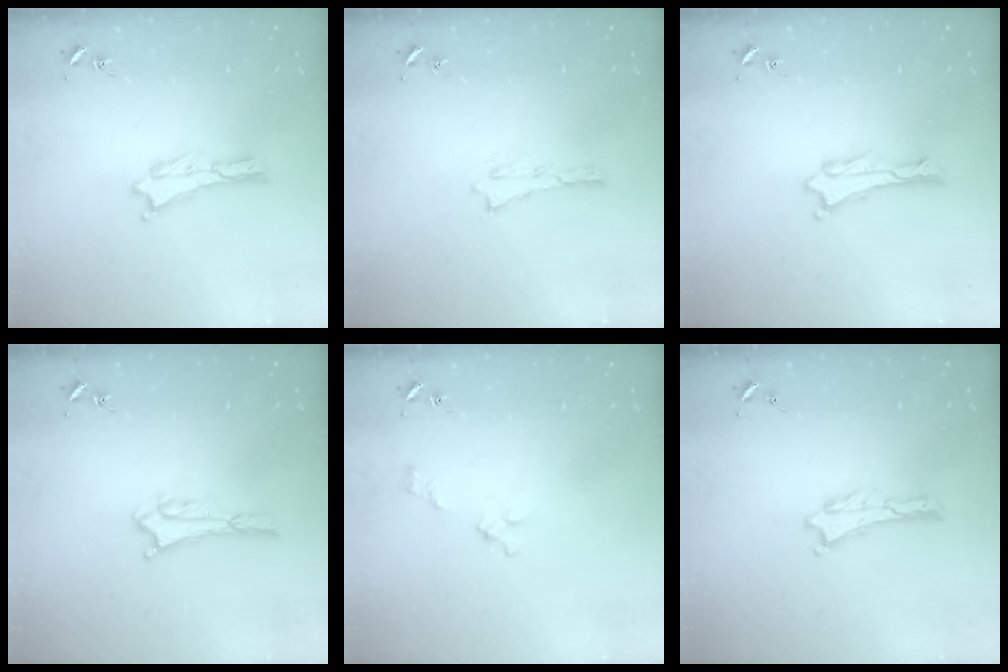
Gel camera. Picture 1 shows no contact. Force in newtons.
{"total": 0.0}
{"total": 0.6, "press": 0.6, "slide": 0.1}
{"total": 3.3, "press": 3.3, "slide": 0.4}
{"total": 2.7, "press": 2.6, "slide": 0.3}
{"total": 0.0}